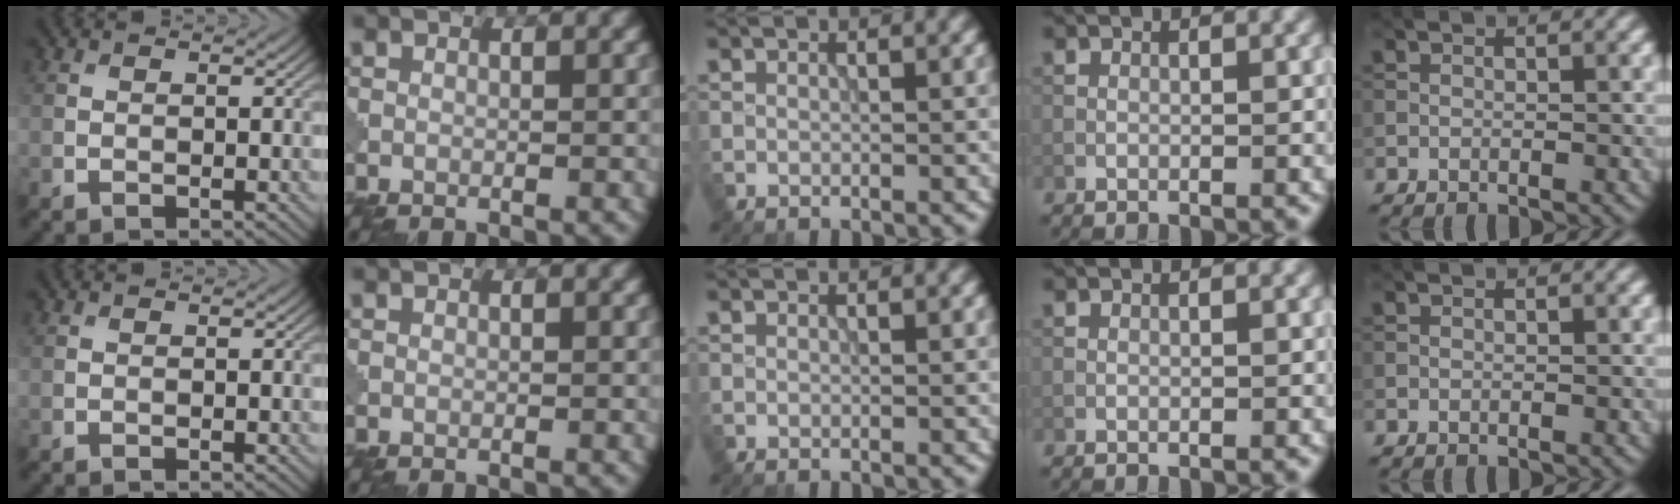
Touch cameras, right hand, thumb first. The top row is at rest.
{}